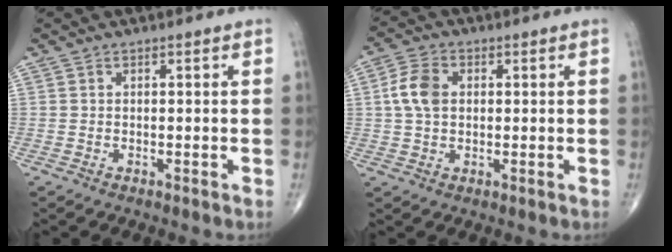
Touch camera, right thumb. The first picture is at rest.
{"total": 6.3, "force": [0.9, 4.3, 4.5], "torque": [-0.091, 0.009, 0.013]}